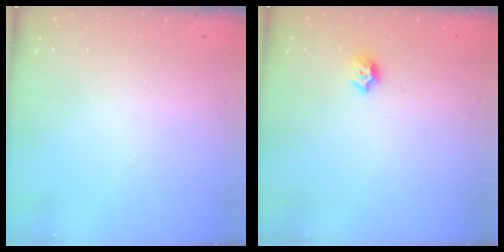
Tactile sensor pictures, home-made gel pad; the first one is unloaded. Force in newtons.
{"total": 6.3, "press": 6.3, "slide": 0.2}